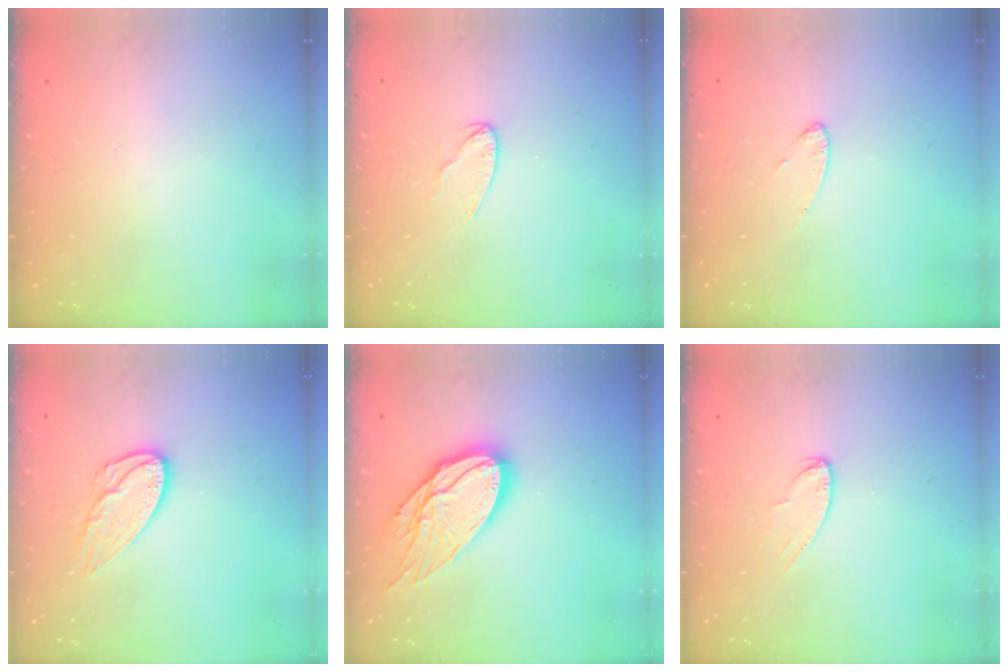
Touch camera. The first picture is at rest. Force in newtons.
{"total": 6.1, "press": 6.1, "slide": 0.5}
{"total": 5.7, "press": 5.7, "slide": 0.4}
{"total": 11.6, "press": 11.6, "slide": 0.9}
{"total": 16.3, "press": 16.2, "slide": 1.4}
{"total": 6.6, "press": 6.6, "slide": 0.6}